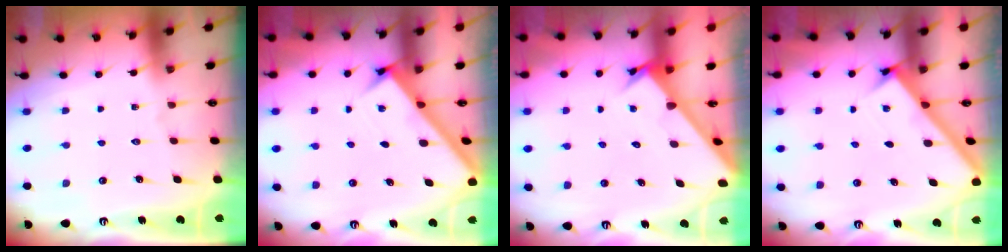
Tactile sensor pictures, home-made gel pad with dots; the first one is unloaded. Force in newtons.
{"total": 2.5, "press": 2.5, "slide": 0.3}
{"total": 2.4, "press": 2.4, "slide": 0.1}
{"total": 2.5, "press": 2.5, "slide": 0.3}